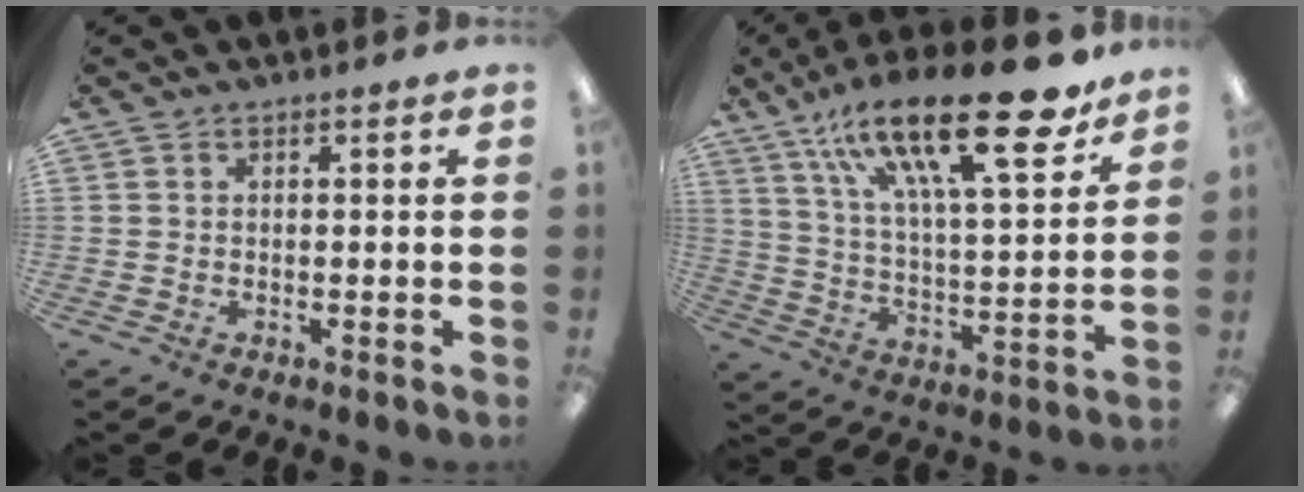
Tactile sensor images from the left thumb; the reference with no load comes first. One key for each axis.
{"total": 26.0, "fx": 16.4, "fy": 7.9, "fz": 18.6, "tx": -0.287, "ty": -0.098, "tz": 0.266}